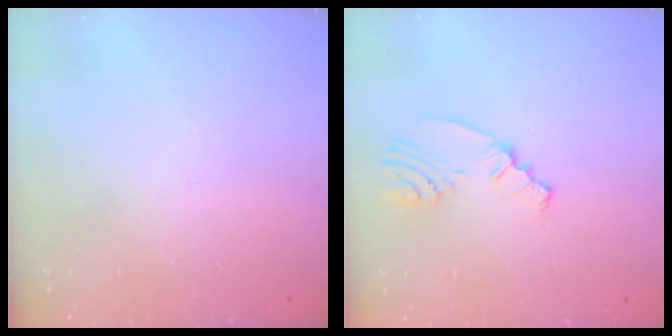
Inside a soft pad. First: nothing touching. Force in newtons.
{"total": 5.0, "press": 2.8, "slide": 4.2}